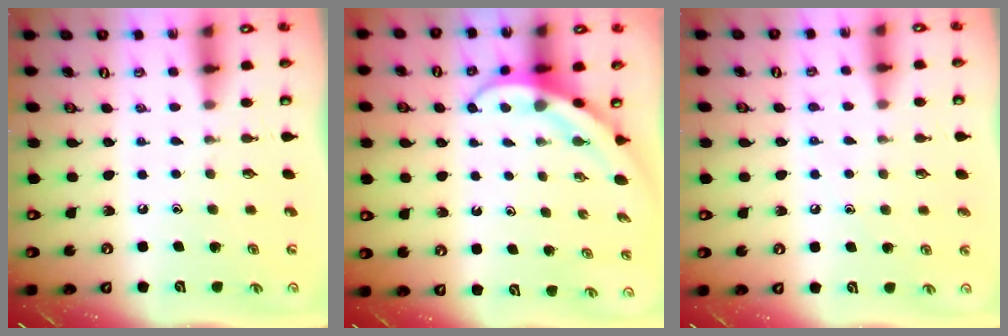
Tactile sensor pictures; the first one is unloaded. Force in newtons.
{"total": 3.9, "press": 3.9, "slide": 0.4}
{"total": 4.5, "press": 4.4, "slide": 0.7}